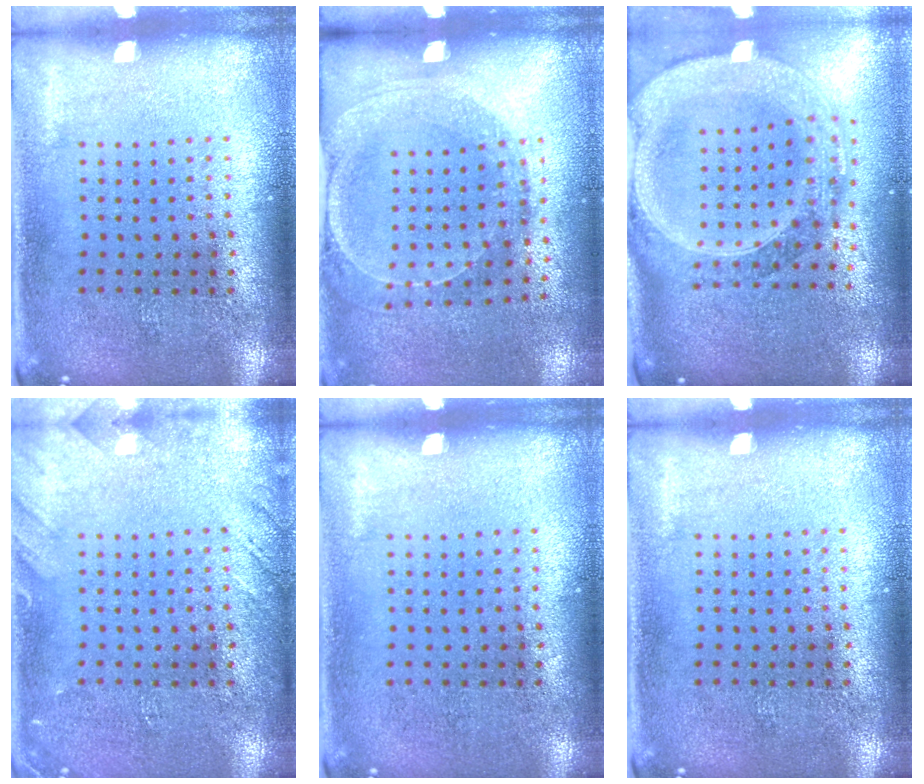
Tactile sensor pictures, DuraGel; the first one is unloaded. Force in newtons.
{"total": 1.6, "press": 1.5, "slide": 0.4}
{"total": 3.1, "press": 2.6, "slide": 1.7}
{"total": 1.8, "press": 1.8, "slide": 0.1}
{"total": 0.0}
{"total": 0.0}